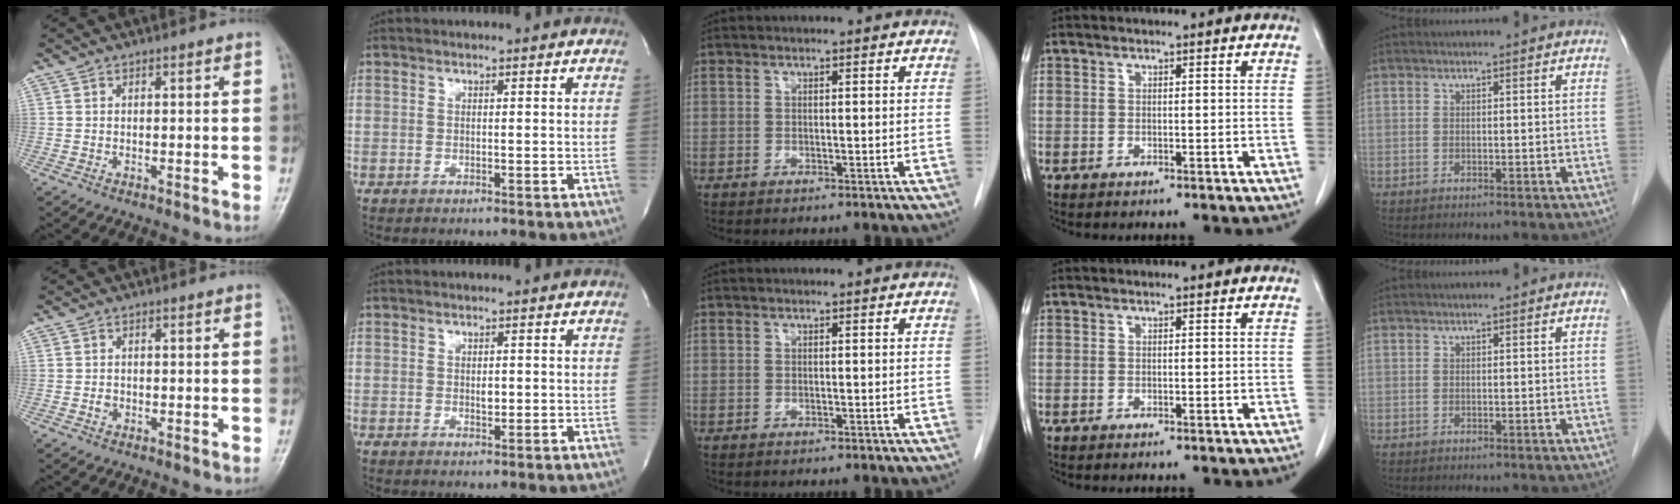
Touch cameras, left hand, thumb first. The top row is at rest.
{"thumb": {"total": 1.0, "force": [-0.3, 0.9, 0.5], "torque": [-0.004, 0.002, -0.006]}, "index": {"total": 1.3, "force": [0.0, 0.7, 1.2], "torque": [-0.018, -0.001, 0.003]}}